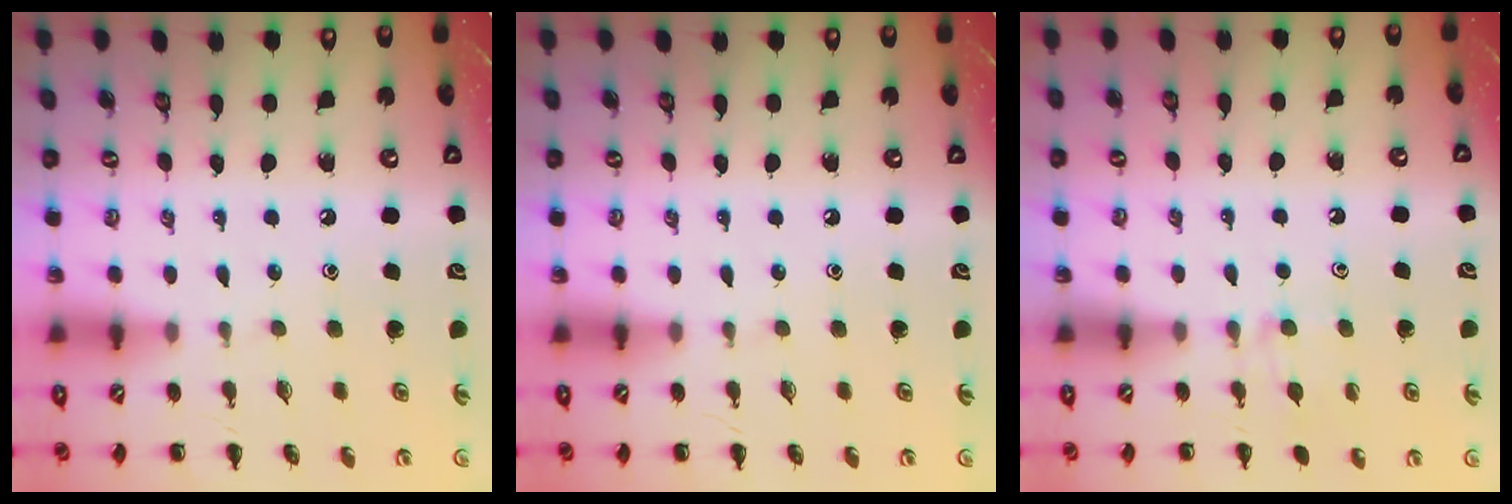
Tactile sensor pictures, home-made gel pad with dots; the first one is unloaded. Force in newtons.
{"total": 0.0}
{"total": 6.3, "press": 6.0, "slide": 1.9}